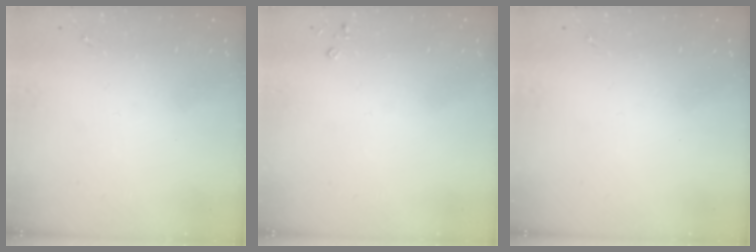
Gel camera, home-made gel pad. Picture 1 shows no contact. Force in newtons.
{"total": 2.2, "press": 2.2, "slide": 0.3}
{"total": 0.0}